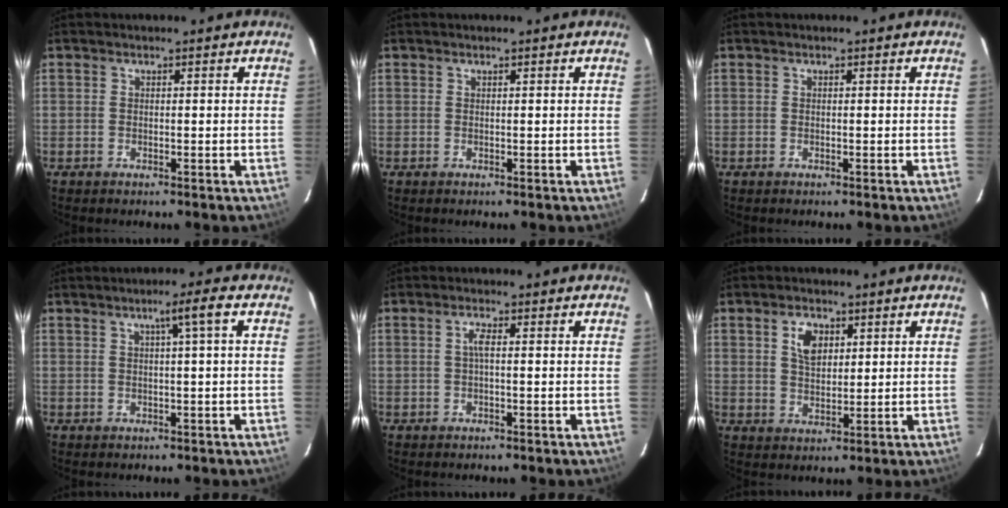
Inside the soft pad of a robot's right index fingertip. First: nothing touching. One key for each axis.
{"total": 0.0}
{"total": 0.0}
{"total": 3.6, "fx": 0.9, "fy": -0.6, "fz": 3.4, "tx": -0.056, "ty": 0.005, "tz": 0.018}
{"total": 1.8, "fx": 0.1, "fy": 0.2, "fz": 1.8, "tx": -0.036, "ty": 0.004, "tz": -0.001}
{"total": 5.3, "fx": 2.1, "fy": 3.2, "fz": 3.6, "tx": -0.060, "ty": 0.008, "tz": 0.042}